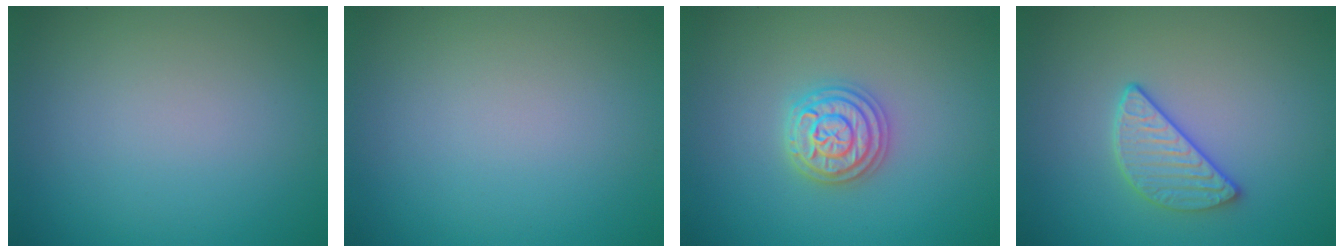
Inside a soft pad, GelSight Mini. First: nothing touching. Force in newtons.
{"total": 0.0}
{"total": 3.6, "press": 3.6, "slide": 0.4}
{"total": 2.9, "press": 2.6, "slide": 1.3}